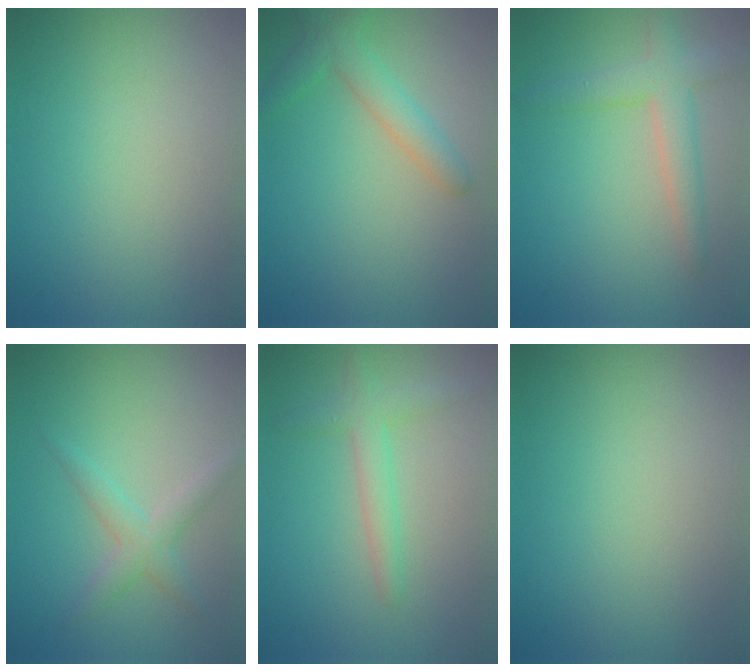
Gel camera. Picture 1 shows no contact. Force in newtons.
{"total": 3.0, "press": 3.0, "slide": 0.2}
{"total": 3.5, "press": 3.5, "slide": 0.2}
{"total": 2.3, "press": 2.3, "slide": 0.0}
{"total": 2.7, "press": 2.6, "slide": 0.1}
{"total": 0.0}